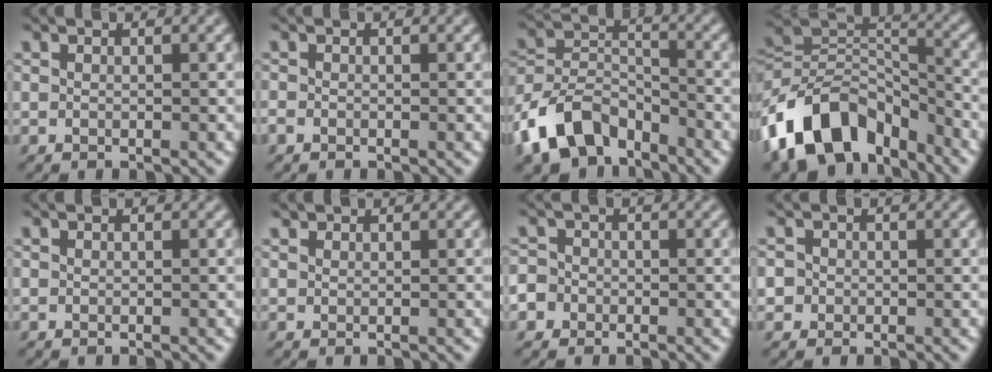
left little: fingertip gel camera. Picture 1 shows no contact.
{"total": 0.8, "force": [-0.5, 0.5, 0.1], "torque": [-0.002, -0.002, -0.012]}
{"total": 8.9, "force": [-5.9, 5.2, 4.1], "torque": [-0.079, -0.001, -0.129]}
{"total": 12.4, "force": [-7.5, 7.4, 6.5], "torque": [-0.117, 0.025, -0.153]}
{"total": 0.0}
{"total": 0.6, "force": [0.5, 0.4, 0.0], "torque": [0.000, 0.001, 0.010]}
{"total": 3.6, "force": [-1.6, 3.2, 0.7], "torque": [0.003, 0.007, -0.050]}
{"total": 2.6, "force": [0.1, 2.5, 0.8], "torque": [0.003, 0.017, -0.013]}